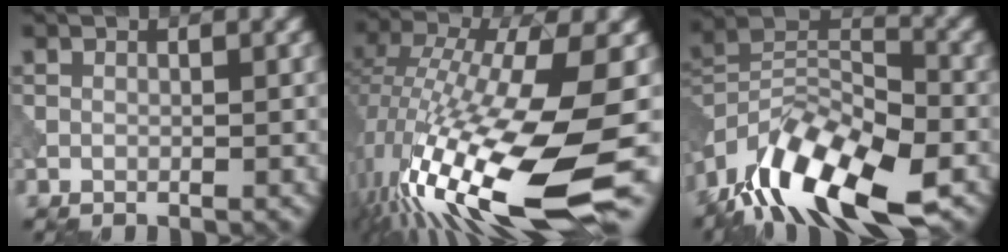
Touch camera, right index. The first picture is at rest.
{"total": 17.3, "force": [-5.2, 4.7, 15.9], "torque": [-0.313, -0.014, -0.089]}
{"total": 13.1, "force": [-8.8, 5.1, 8.3], "torque": [-0.154, 0.005, -0.173]}